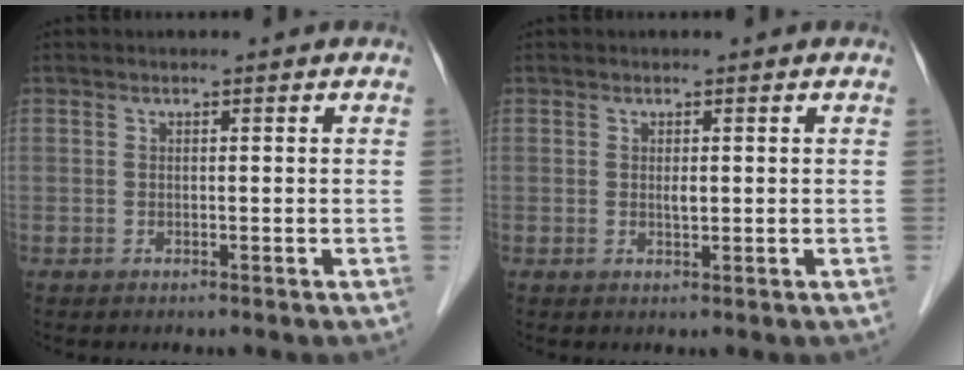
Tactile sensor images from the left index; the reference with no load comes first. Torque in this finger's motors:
{"motor_torque": [0.13, 0.03, 0.00, 0.02]}